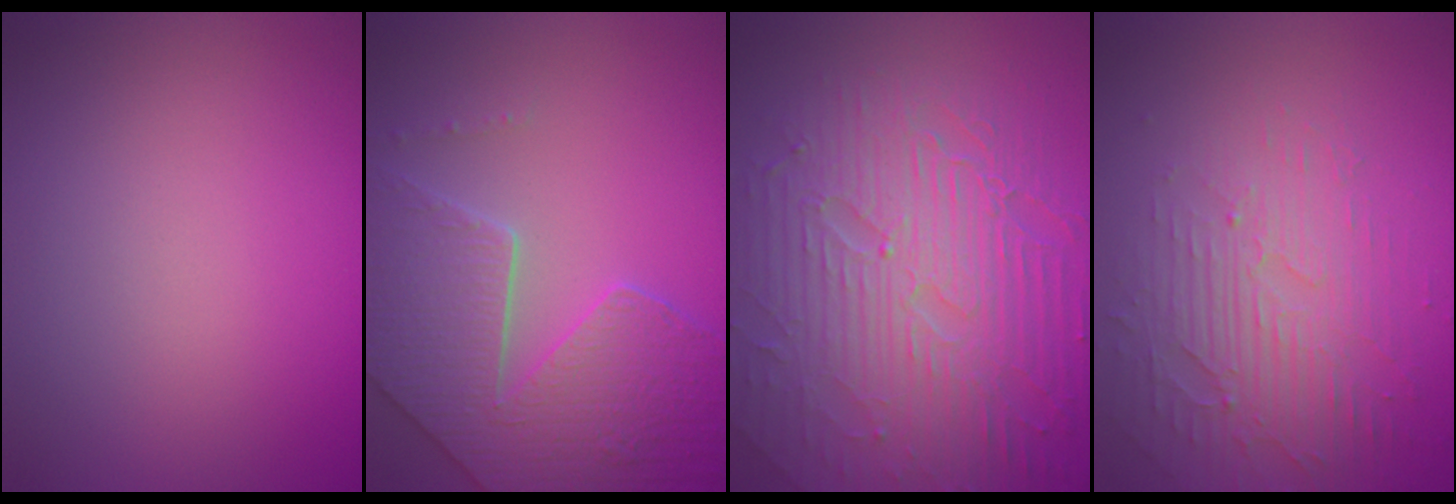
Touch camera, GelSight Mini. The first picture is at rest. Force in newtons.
{"total": 6.8, "press": 5.8, "slide": 3.6}
{"total": 10.1, "press": 6.5, "slide": 7.7}
{"total": 3.7, "press": 3.2, "slide": 1.8}